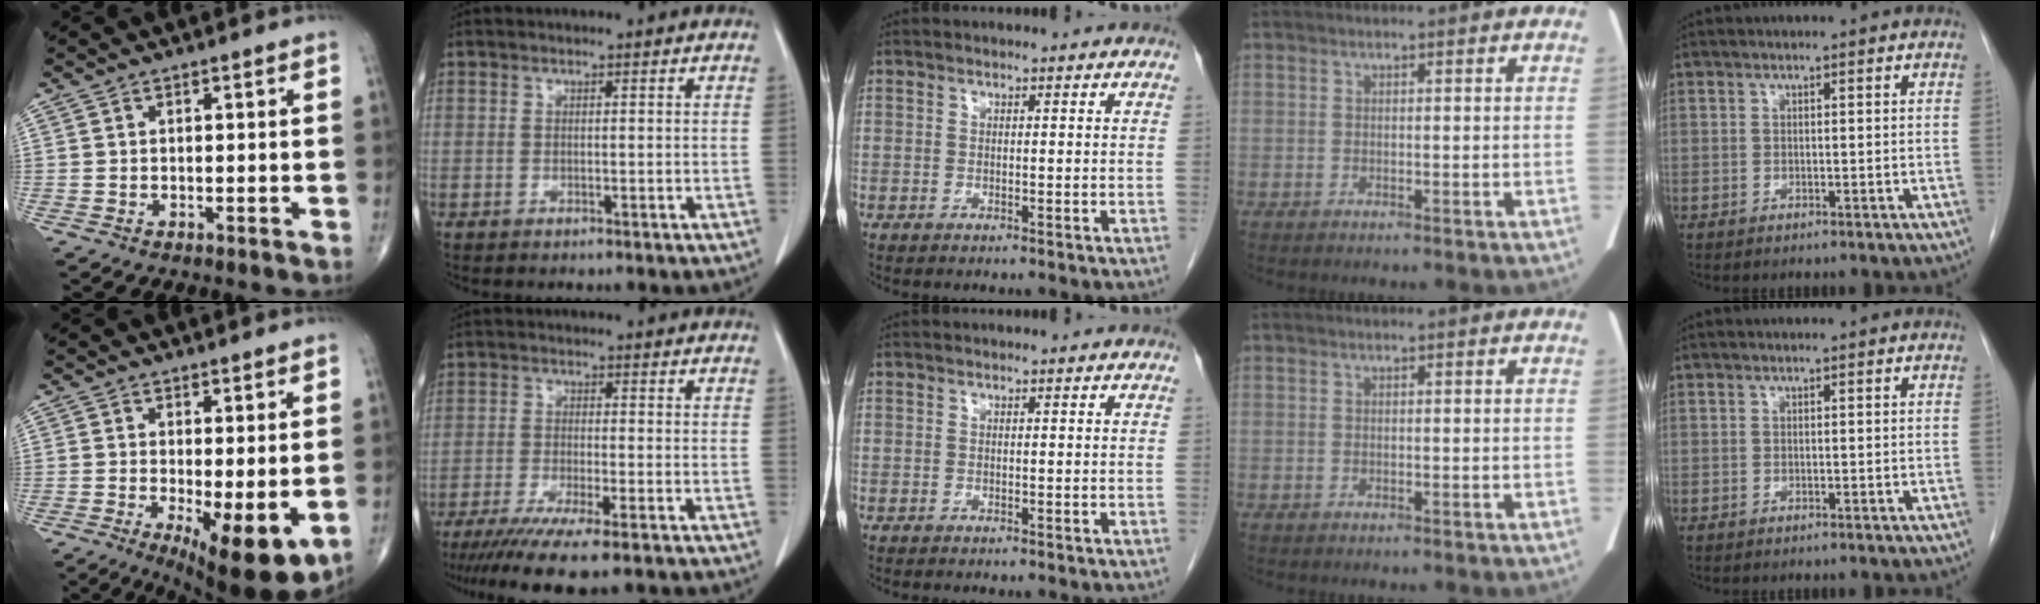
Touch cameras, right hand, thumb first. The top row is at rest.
{"thumb": {"total": 11.4, "force": [-2.8, 3.5, 10.5], "torque": [-0.148, -0.026, -0.032]}, "index": {"total": 11.8, "force": [-9.0, 0.7, 7.5], "torque": [-0.111, -0.027, -0.139]}}